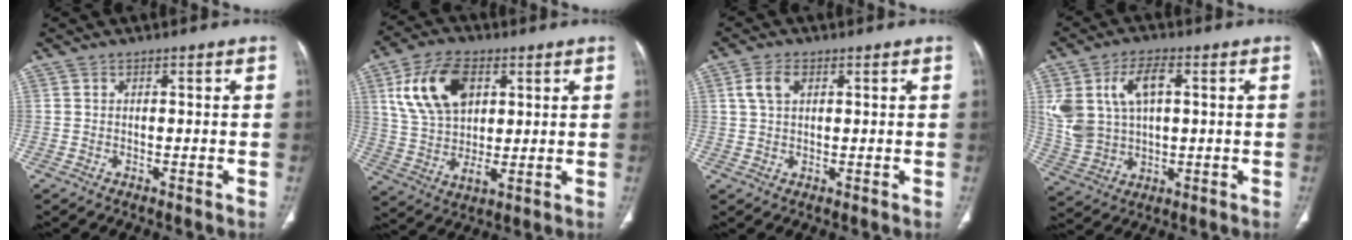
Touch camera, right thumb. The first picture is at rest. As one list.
[{"total": 15.4, "force": [5.4, 9.1, 11.2], "torque": [-0.194, -0.013, 0.107]}, {"total": 4.1, "force": [1.5, 2.4, 2.9], "torque": [-0.062, 0.007, 0.031]}, {"total": 12.9, "force": [3.2, 7.8, 9.7], "torque": [-0.192, 0.006, 0.073]}]